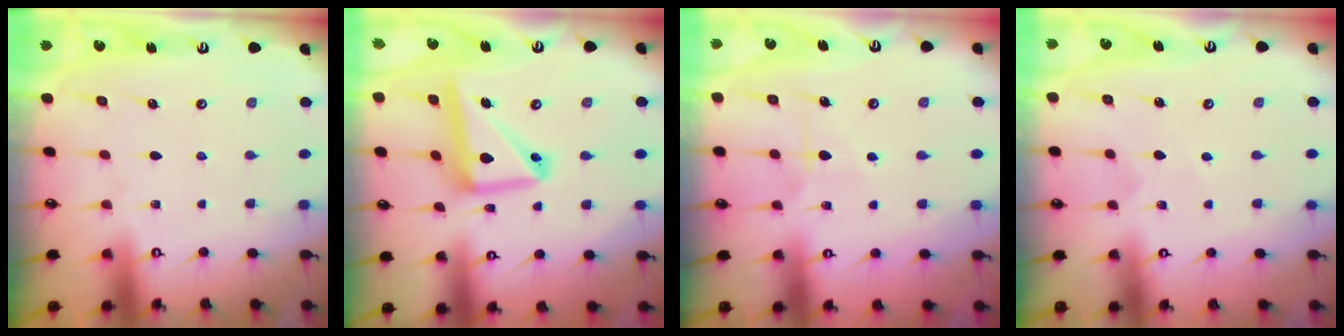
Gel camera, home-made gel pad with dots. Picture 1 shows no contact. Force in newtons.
{"total": 13.7, "press": 13.6, "slide": 1.3}
{"total": 5.5, "press": 5.5, "slide": 0.3}
{"total": 2.8, "press": 2.6, "slide": 1.0}